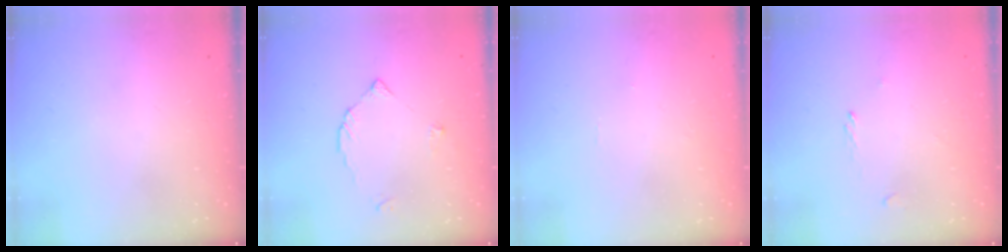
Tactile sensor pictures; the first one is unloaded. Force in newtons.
{"total": 3.2, "press": 3.1, "slide": 0.4}
{"total": 0.0}
{"total": 0.0}